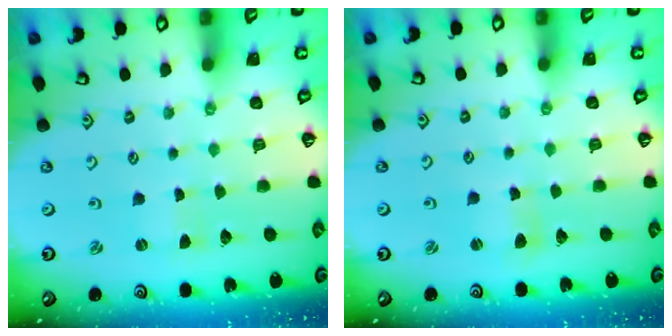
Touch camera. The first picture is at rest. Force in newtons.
{"total": 2.3, "press": 2.2, "slide": 0.3}